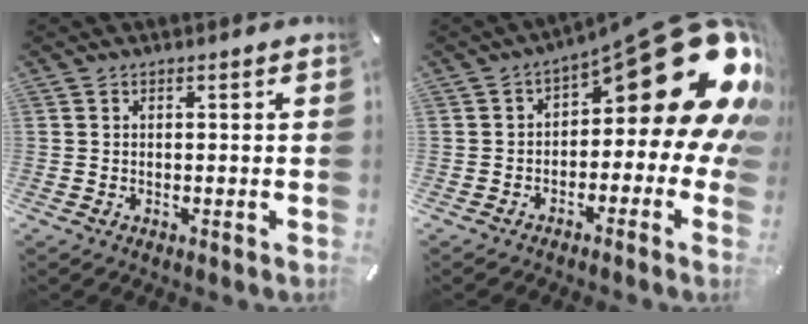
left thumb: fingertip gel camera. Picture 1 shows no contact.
{"total": 21.8, "force": [9.1, 8.5, 17.8], "torque": [-0.226, -0.064, 0.155]}